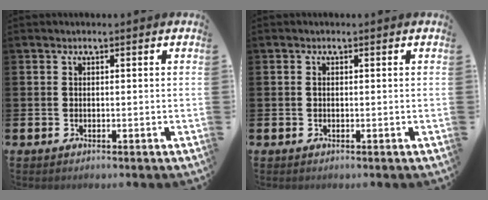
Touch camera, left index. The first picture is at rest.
{"total": 0.0}